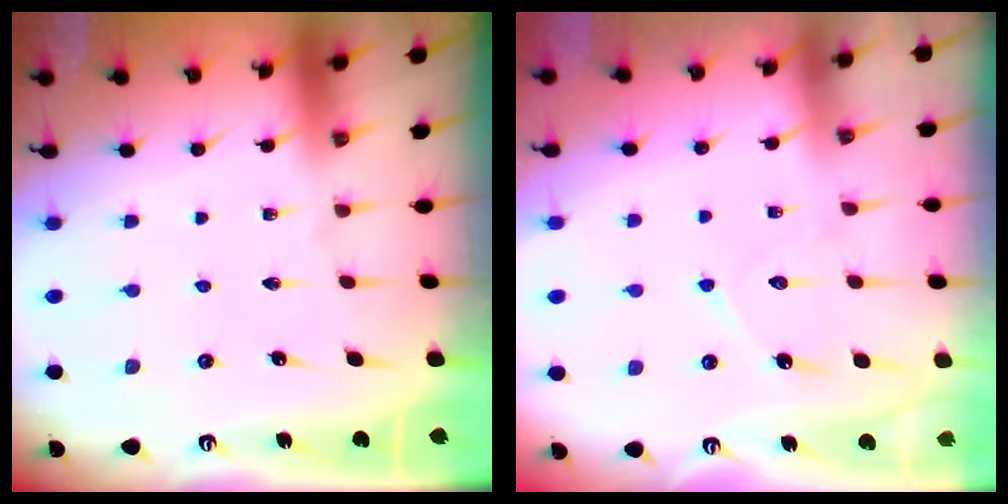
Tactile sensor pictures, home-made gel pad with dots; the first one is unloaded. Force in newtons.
{"total": 8.1, "press": 8.1, "slide": 0.7}